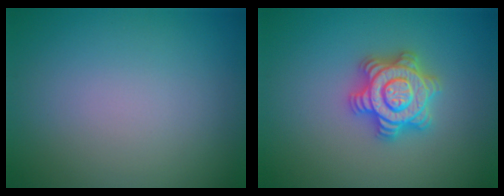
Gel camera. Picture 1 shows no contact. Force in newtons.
{"total": 4.9, "press": 4.8, "slide": 0.7}